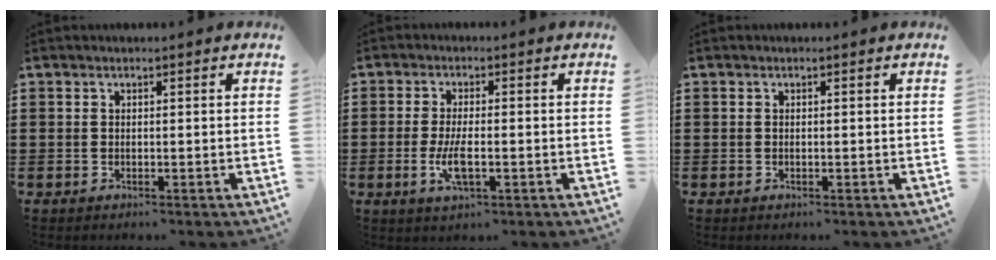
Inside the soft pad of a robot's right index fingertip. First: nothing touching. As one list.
[{"total": 4.8, "force": [-1.2, 1.4, 4.4], "torque": [-0.103, -0.008, -0.029]}, {"total": 0.0}]